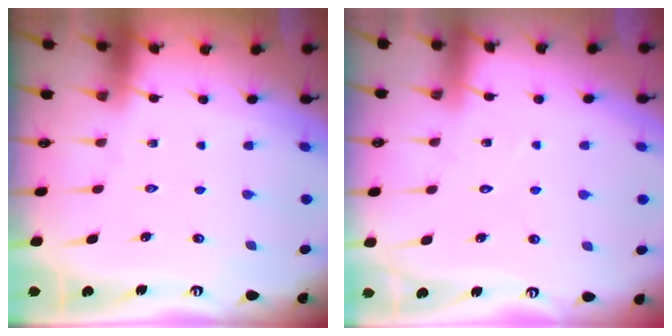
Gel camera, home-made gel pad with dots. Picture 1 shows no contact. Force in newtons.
{"total": 4.5, "press": 4.4, "slide": 0.5}